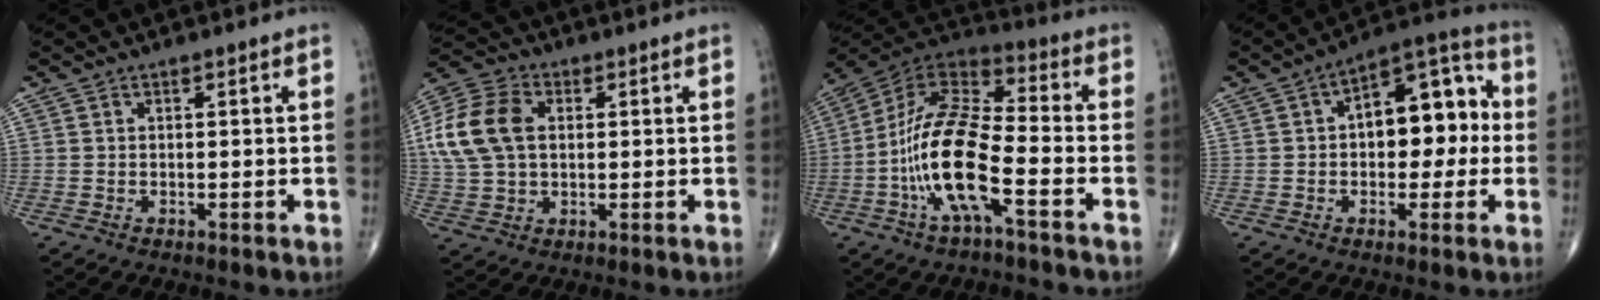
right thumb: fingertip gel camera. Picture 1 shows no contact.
{"total": 13.2, "force": [2.2, 8.9, 9.5], "torque": [-0.190, 0.014, 0.037]}
{"total": 17.1, "force": [-5.5, 5.5, 15.2], "torque": [-0.302, 0.043, -0.109]}
{"total": 14.2, "force": [0.7, 8.0, 11.7], "torque": [-0.125, 0.042, 0.002]}